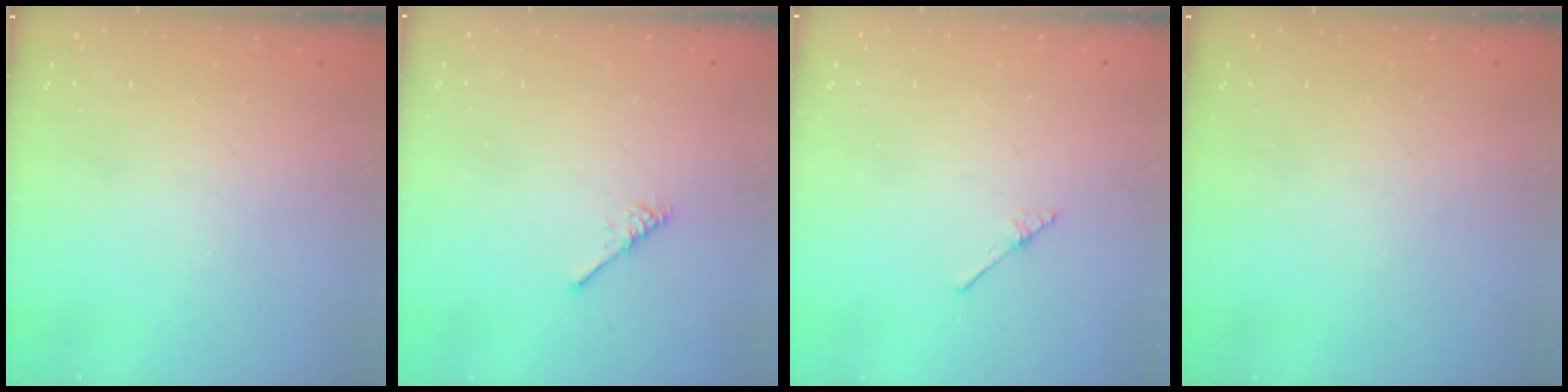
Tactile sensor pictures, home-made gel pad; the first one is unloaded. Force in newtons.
{"total": 2.7, "press": 2.7, "slide": 0.5}
{"total": 2.0, "press": 2.0, "slide": 0.2}
{"total": 0.0}